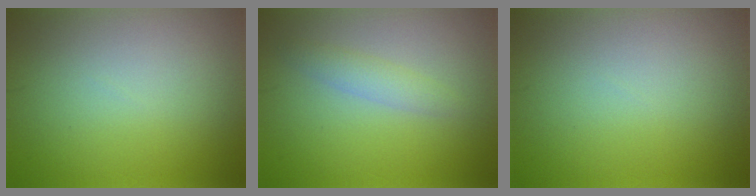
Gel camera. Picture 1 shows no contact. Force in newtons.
{"total": 1.7, "press": 1.7, "slide": 0.1}
{"total": 0.0}